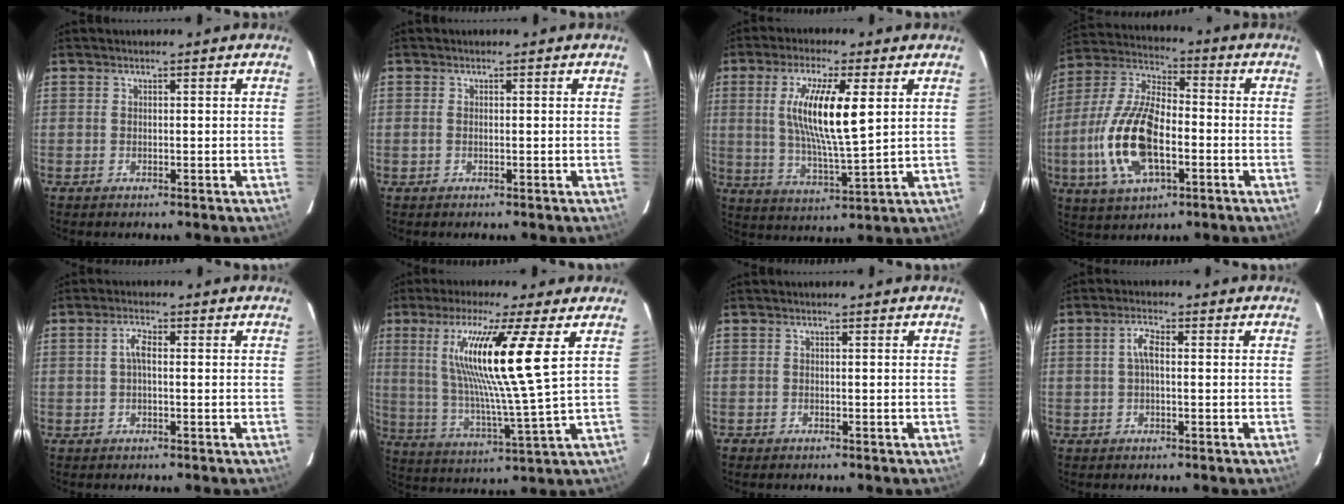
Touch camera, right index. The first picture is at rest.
{"total": 0.5, "force": [0.0, 0.4, 0.3], "torque": [-0.006, 0.002, -0.001]}
{"total": 12.6, "force": [3.0, 2.2, 12.1], "torque": [-0.226, -0.005, 0.058]}
{"total": 17.6, "force": [-4.4, 8.2, 14.9], "torque": [-0.321, -0.001, -0.082]}
{"total": 2.2, "force": [0.0, 0.8, 2.1], "torque": [-0.044, 0.008, -0.001]}
{"total": 16.2, "force": [5.7, -0.6, 15.1], "torque": [-0.267, -0.008, 0.108]}
{"total": 0.9, "force": [-0.7, 0.6, -0.1], "torque": [-0.002, 0.003, -0.012]}
{"total": 2.8, "force": [0.1, 1.1, 2.6], "torque": [-0.054, 0.009, 0.002]}